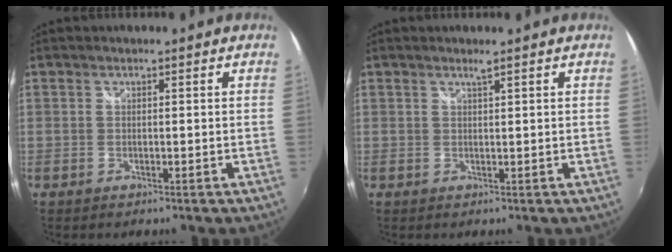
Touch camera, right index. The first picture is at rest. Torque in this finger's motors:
{"motor_torque": [0.22, 0.14, -0.02, 0.00]}